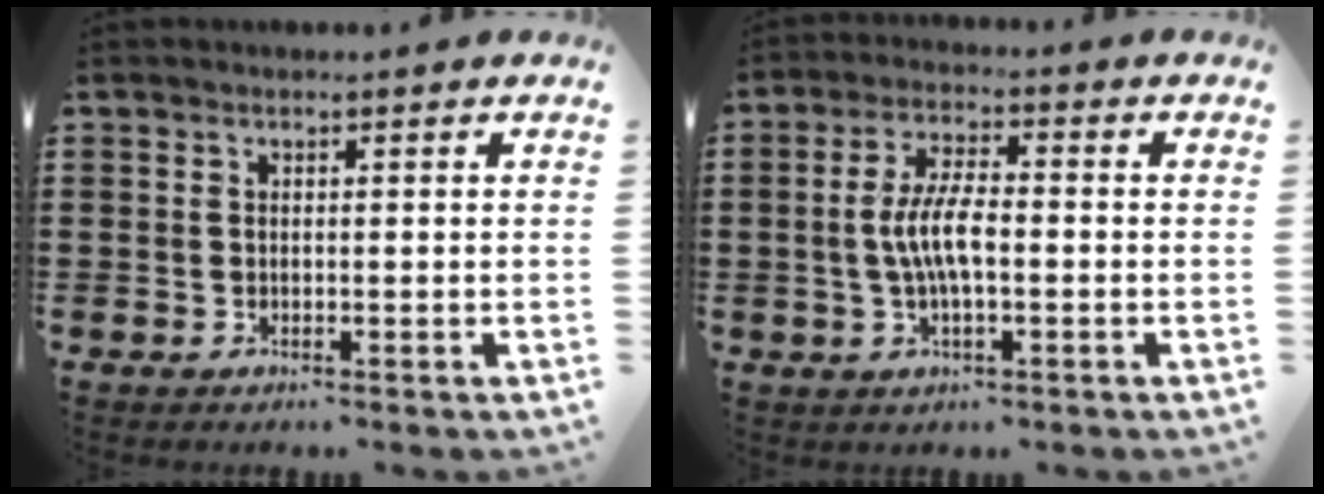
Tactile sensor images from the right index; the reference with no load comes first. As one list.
[{"total": 6.7, "force": [-0.8, 2.2, 6.3], "torque": [-0.138, -0.003, -0.022]}]